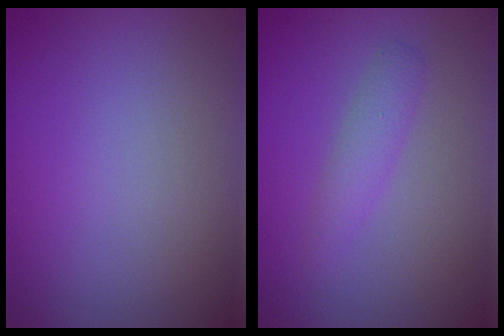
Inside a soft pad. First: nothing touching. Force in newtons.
{"total": 1.7, "press": 1.7, "slide": 0.0}